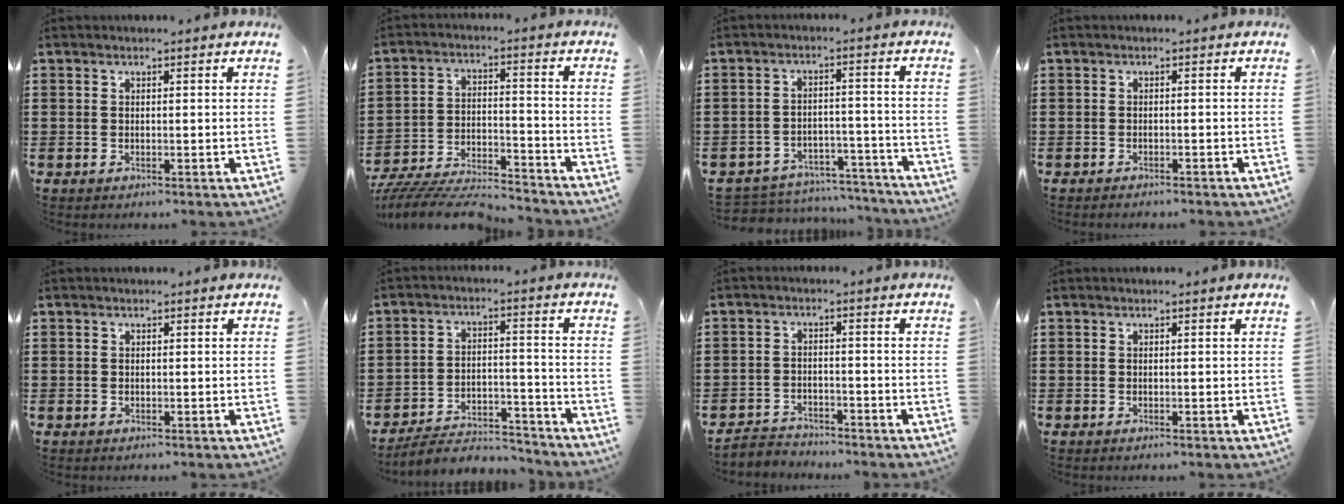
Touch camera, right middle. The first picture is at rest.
{"total": 8.3, "force": [-8.1, 0.8, 1.7], "torque": [-0.032, 0.015, -0.160]}
{"total": 5.1, "force": [-5.0, 1.0, 0.1], "torque": [-0.010, 0.012, -0.106]}
{"total": 0.9, "force": [-0.9, 0.1, 0.0], "torque": [-0.002, 0.002, -0.020]}
{"total": 0.0}
{"total": 5.5, "force": [-5.3, 1.3, 1.1], "torque": [-0.017, 0.014, -0.104]}
{"total": 3.1, "force": [-3.0, 1.0, -0.2], "torque": [-0.005, 0.003, -0.066]}
{"total": 0.0}